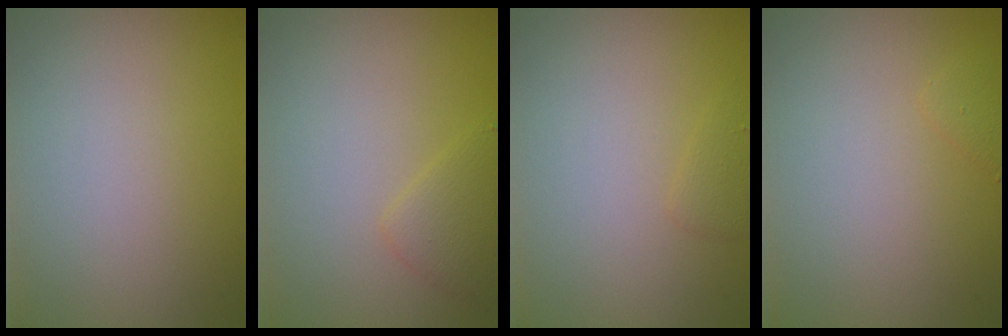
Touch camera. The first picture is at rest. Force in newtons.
{"total": 2.1, "press": 2.1, "slide": 0.0}
{"total": 0.9, "press": 0.9, "slide": 0.1}
{"total": 0.8, "press": 0.8, "slide": 0.0}